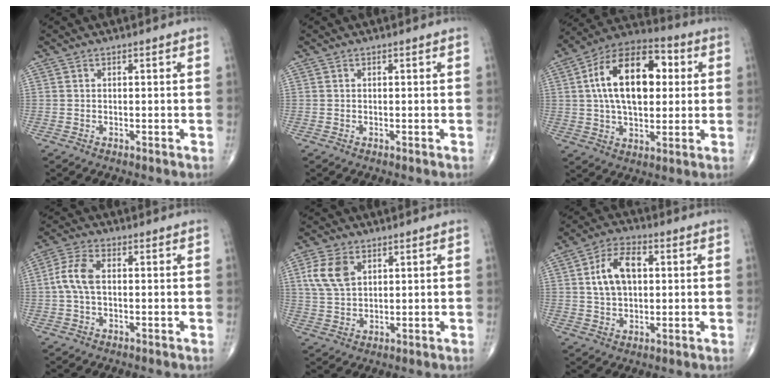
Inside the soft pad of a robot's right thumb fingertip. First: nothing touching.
{"total": 0.0}
{"total": 20.1, "force": [3.6, 11.4, 16.2], "torque": [-0.252, 0.019, 0.054]}
{"total": 6.0, "force": [0.1, 3.3, 5.0], "torque": [-0.118, 0.018, -0.004]}
{"total": 7.6, "force": [2.9, 4.8, 5.1], "torque": [-0.097, -0.004, 0.059]}
{"total": 10.0, "force": [1.9, 6.2, 7.7], "torque": [-0.127, 0.010, 0.032]}